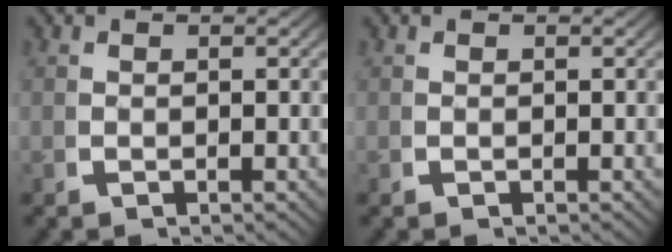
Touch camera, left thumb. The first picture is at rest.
{"total": 0.0}